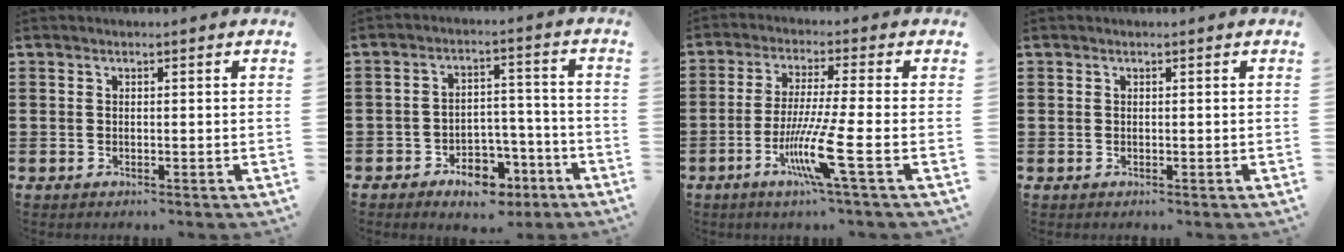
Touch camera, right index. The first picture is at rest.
{"total": 6.5, "force": [-4.4, 3.5, 3.2], "torque": [-0.056, 0.021, -0.080]}
{"total": 9.7, "force": [-3.7, -0.2, 8.9], "torque": [-0.183, -0.022, -0.073]}
{"total": 0.5, "force": [0.0, 0.5, 0.0], "torque": [-0.001, 0.004, 0.000]}